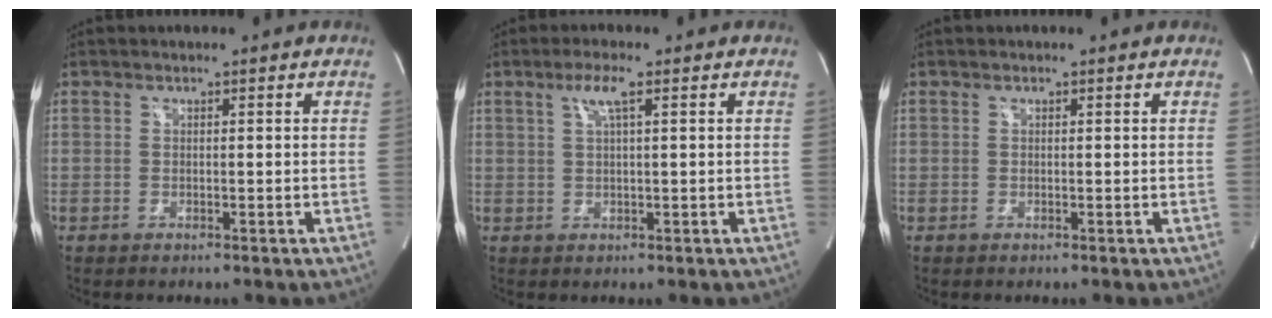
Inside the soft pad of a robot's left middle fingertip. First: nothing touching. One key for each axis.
{"total": 3.3, "fx": 1.5, "fy": 0.0, "fz": 2.9, "tx": -0.064, "ty": 0.003, "tz": 0.031}
{"total": 0.0}